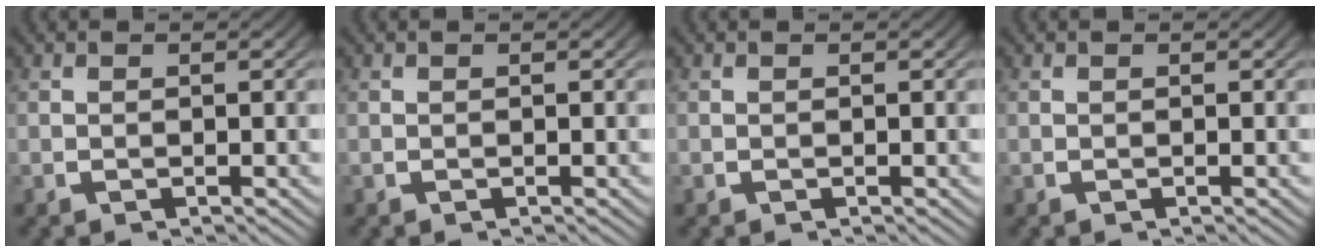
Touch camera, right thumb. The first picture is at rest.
{"total": 0.0}
{"total": 0.0}
{"total": 0.0}